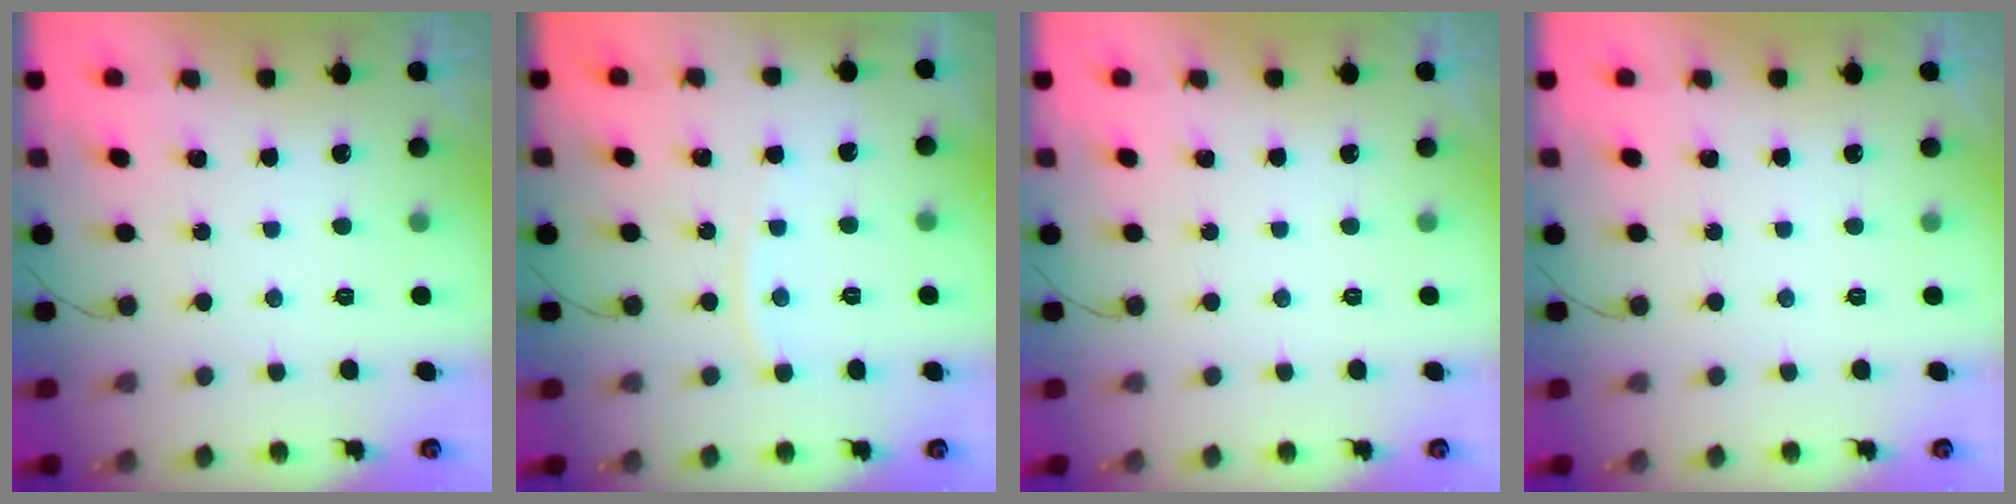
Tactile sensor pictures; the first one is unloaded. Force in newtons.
{"total": 4.3, "press": 4.3, "slide": 0.4}
{"total": 0.0}
{"total": 0.0}